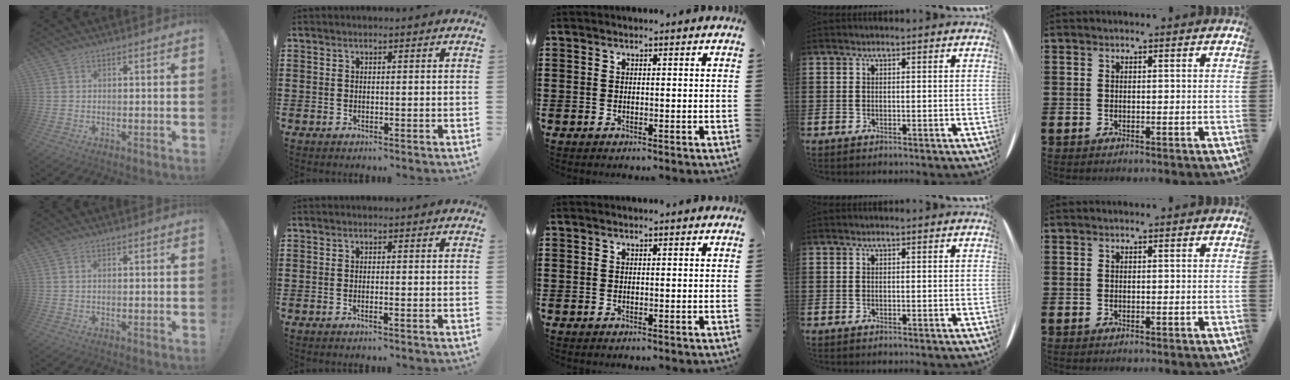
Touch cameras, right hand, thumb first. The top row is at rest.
{"thumb": {"total": 0.7, "force": [0.1, 0.1, 0.7], "torque": [-0.020, 0.004, 0.003]}, "index": {"total": 0.8, "force": [-0.4, -0.1, 0.7], "torque": [-0.011, -0.005, -0.007]}}